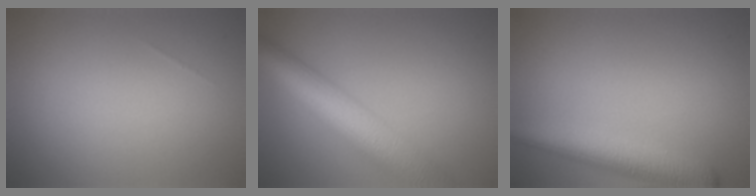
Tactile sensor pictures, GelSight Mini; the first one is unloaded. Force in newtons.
{"total": 9.4, "press": 9.4, "slide": 0.3}
{"total": 5.7, "press": 5.7, "slide": 0.3}